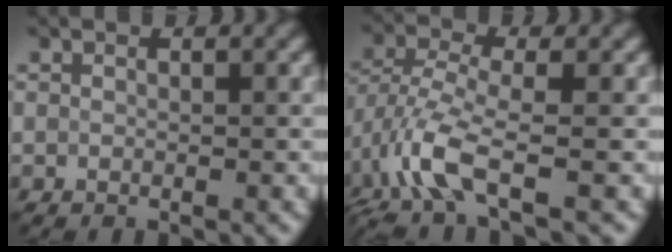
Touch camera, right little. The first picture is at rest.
{"total": 6.2, "force": [-2.7, 2.2, 5.1], "torque": [-0.122, -0.004, -0.067]}